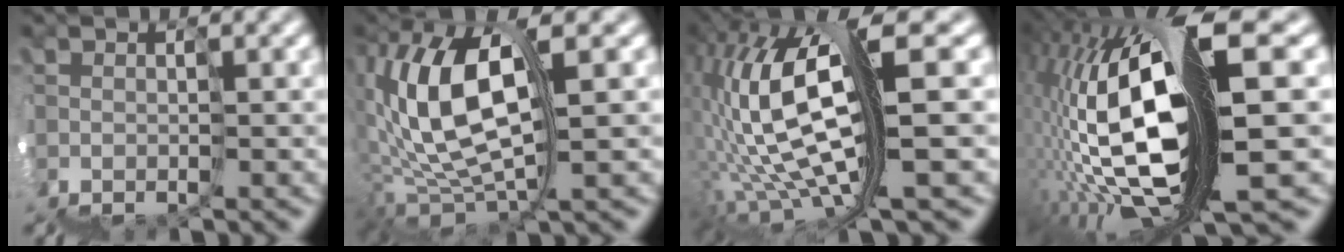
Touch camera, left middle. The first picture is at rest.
{"total": 7.5, "force": [3.0, 2.5, 6.4], "torque": [-0.137, 0.036, 0.043]}
{"total": 10.9, "force": [3.2, 2.5, 10.1], "torque": [-0.218, 0.036, 0.073]}
{"total": 14.3, "force": [1.1, 3.8, 13.8], "torque": [-0.254, 0.006, 0.024]}